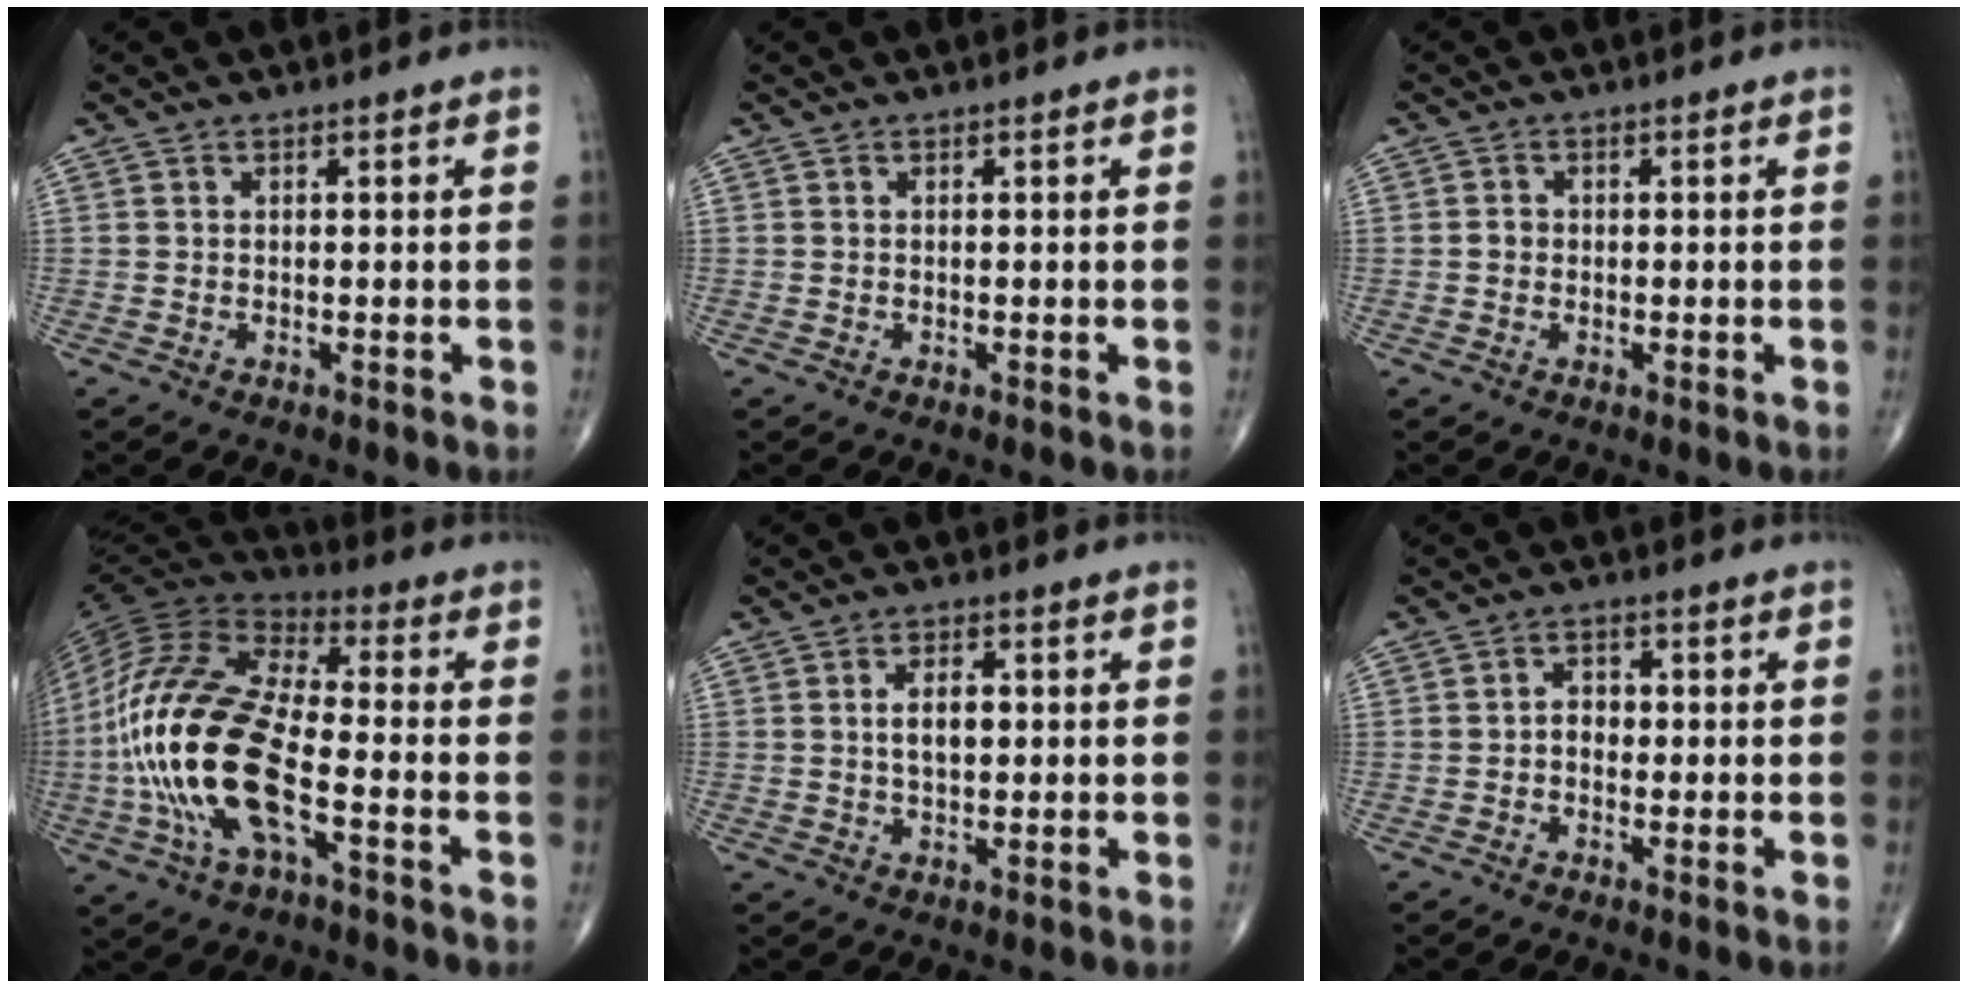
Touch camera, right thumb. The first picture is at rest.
{"total": 0.0}
{"total": 1.3, "force": [-0.2, 1.2, 0.5], "torque": [-0.003, 0.004, -0.006]}
{"total": 22.8, "force": [-5.4, 9.2, 20.1], "torque": [-0.441, 0.018, -0.100]}
{"total": 4.8, "force": [0.6, 2.6, 3.9], "torque": [-0.064, 0.002, 0.011]}
{"total": 3.0, "force": [-0.3, 2.3, 1.9], "torque": [-0.017, 0.012, -0.012]}